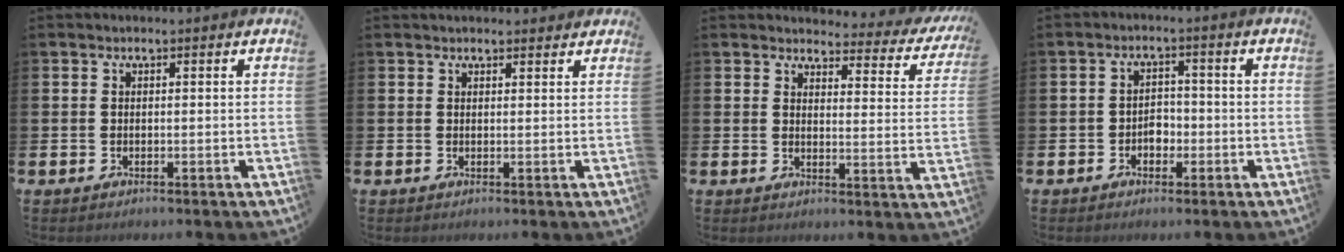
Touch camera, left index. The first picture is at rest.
{"total": 1.5, "force": [1.4, 0.6, 0.1], "torque": [0.008, -0.001, 0.024]}
{"total": 2.9, "force": [2.6, 1.1, 0.5], "torque": [-0.012, -0.027, 0.036]}
{"total": 2.5, "force": [-1.2, 1.9, 1.2], "torque": [-0.024, 0.005, -0.027]}